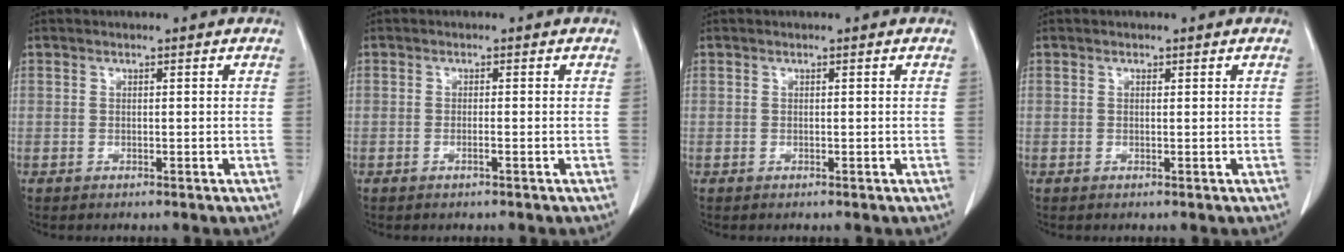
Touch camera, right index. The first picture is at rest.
{"total": 0.8, "force": [-0.4, -0.1, 0.7], "torque": [-0.013, 0.000, -0.006]}
{"total": 0.0}
{"total": 0.0}